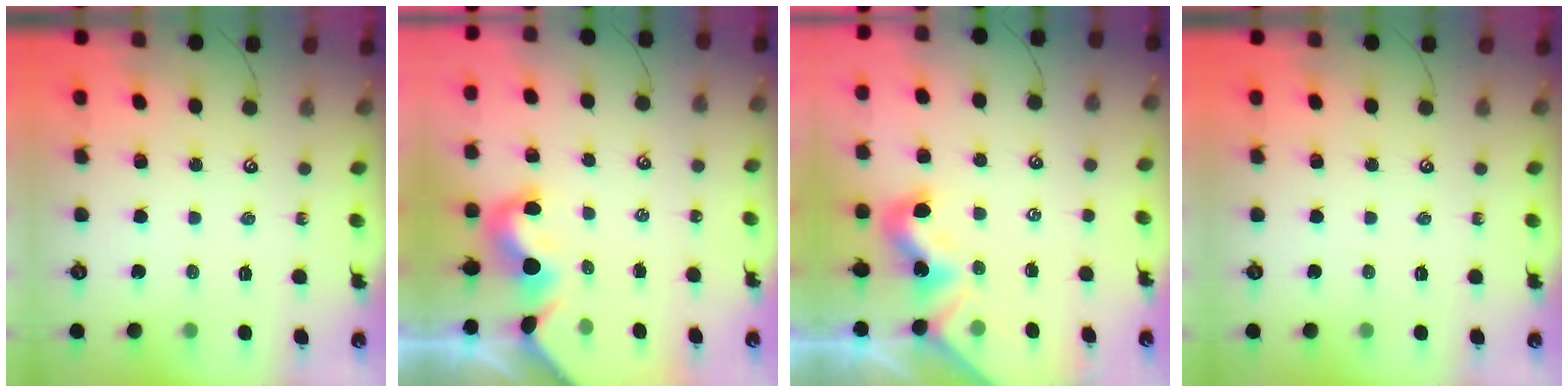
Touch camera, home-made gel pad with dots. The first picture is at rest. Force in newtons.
{"total": 2.9, "press": 2.9, "slide": 0.4}
{"total": 1.7, "press": 1.7, "slide": 0.2}
{"total": 0.0}